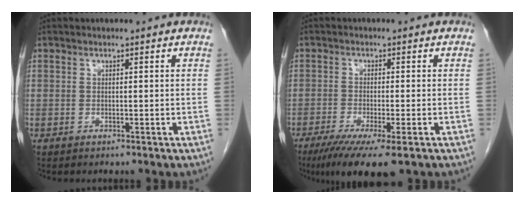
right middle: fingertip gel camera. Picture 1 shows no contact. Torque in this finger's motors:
{"motor_torque": [0.90, -0.88, 0.24, 0.07]}